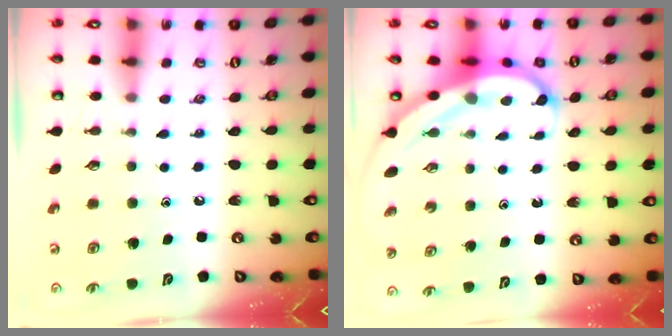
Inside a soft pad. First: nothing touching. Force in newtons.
{"total": 7.0, "press": 6.9, "slide": 1.3}